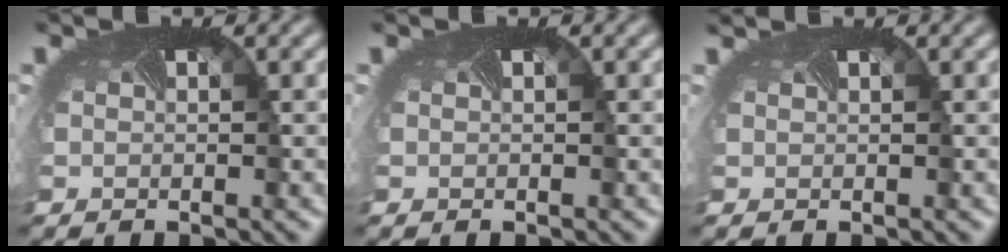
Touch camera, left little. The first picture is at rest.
{"total": 0.0}
{"total": 0.7, "force": [0.7, -0.1, 0.0], "torque": [-0.001, 0.001, 0.001]}